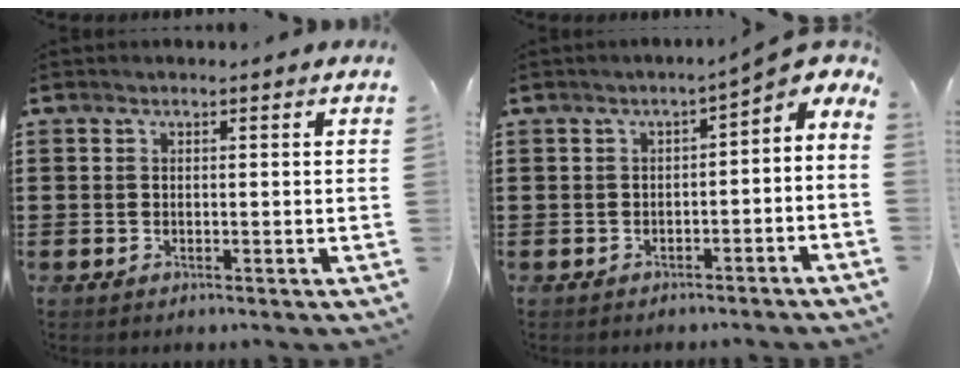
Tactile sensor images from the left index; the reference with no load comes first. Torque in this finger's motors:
{"motor_torque": [1.48, 0.16, 0.32, 0.08]}